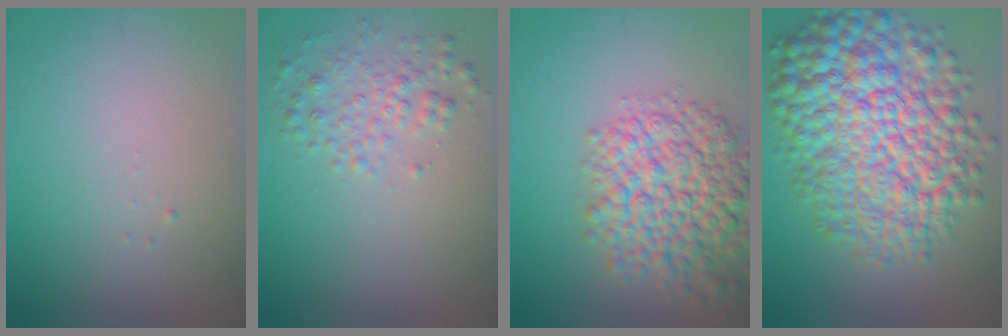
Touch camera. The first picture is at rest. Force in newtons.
{"total": 2.4, "press": 2.4, "slide": 0.1}
{"total": 8.3, "press": 8.3, "slide": 0.3}
{"total": 13.0, "press": 13.0, "slide": 0.3}